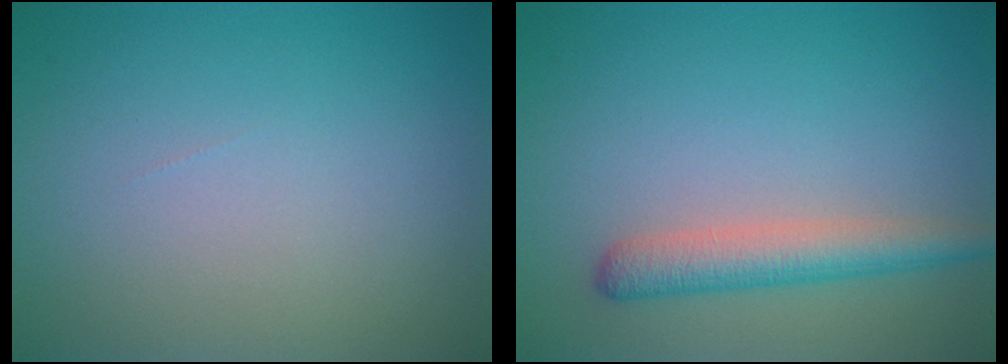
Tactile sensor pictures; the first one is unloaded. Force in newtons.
{"total": 3.4, "press": 3.4, "slide": 0.1}